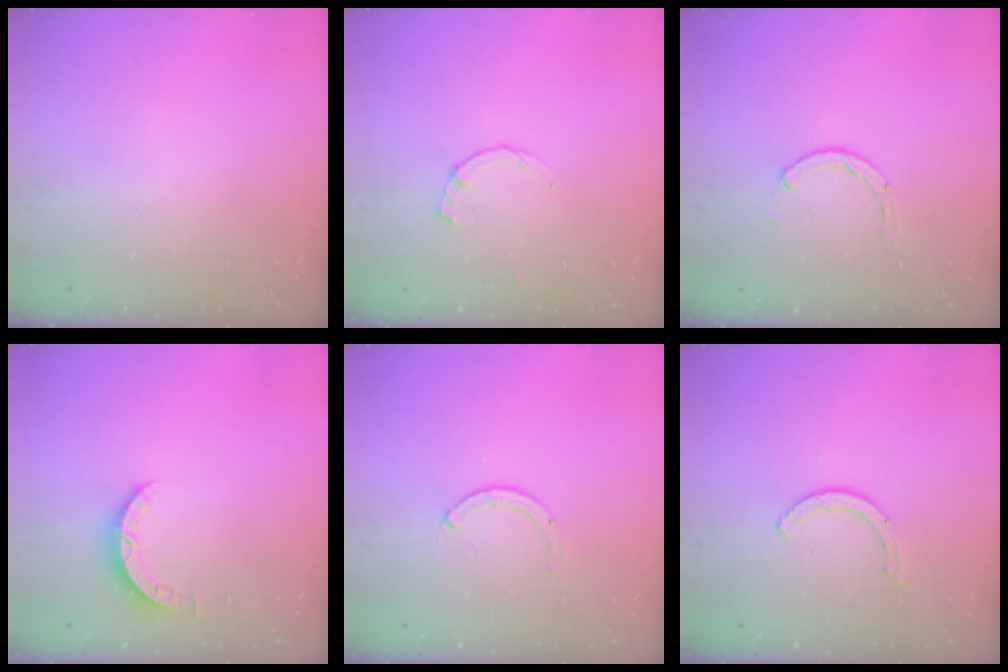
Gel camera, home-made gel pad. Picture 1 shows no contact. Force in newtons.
{"total": 1.2, "press": 1.2, "slide": 0.3}
{"total": 0.0}
{"total": 3.3, "press": 3.3, "slide": 0.4}
{"total": 0.0}
{"total": 2.9, "press": 2.9, "slide": 0.4}